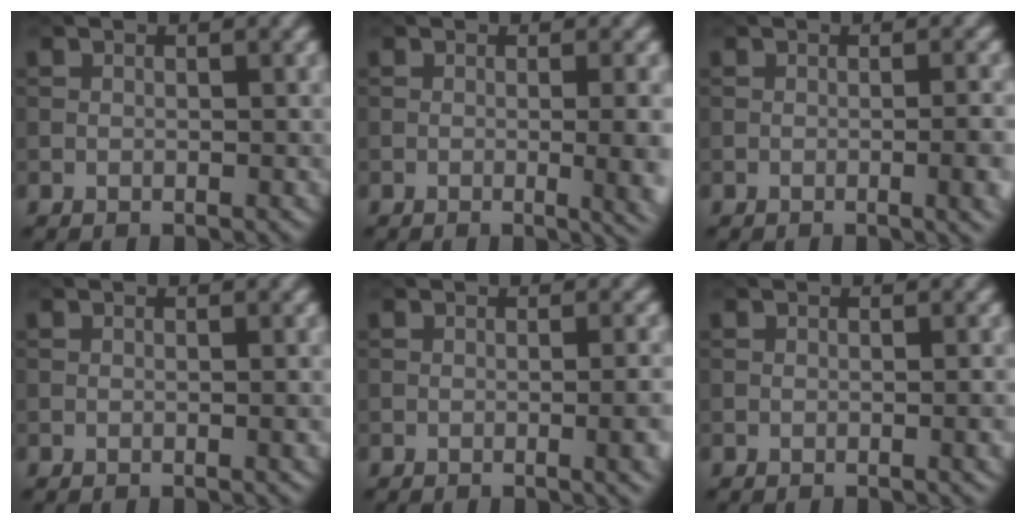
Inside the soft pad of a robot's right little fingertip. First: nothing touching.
{"total": 6.7, "force": [-0.6, 2.9, 5.9], "torque": [-0.040, -0.007, -0.003]}
{"total": 4.5, "force": [-0.8, 1.6, 4.1], "torque": [-0.040, -0.007, -0.002]}
{"total": 0.8, "force": [-0.1, 0.1, 0.7], "torque": [-0.009, -0.001, 0.000]}
{"total": 3.9, "force": [-0.6, 1.3, 3.6], "torque": [-0.038, -0.004, -0.003]}
{"total": 1.6, "force": [-0.2, 0.4, 1.6], "torque": [-0.017, -0.002, -0.002]}